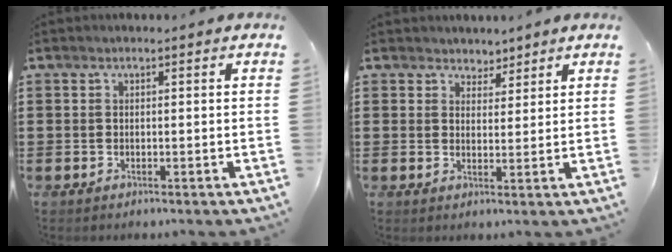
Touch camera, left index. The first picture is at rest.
{"total": 2.5, "force": [2.1, 1.2, -0.3], "torque": [-0.005, 0.004, 0.040]}